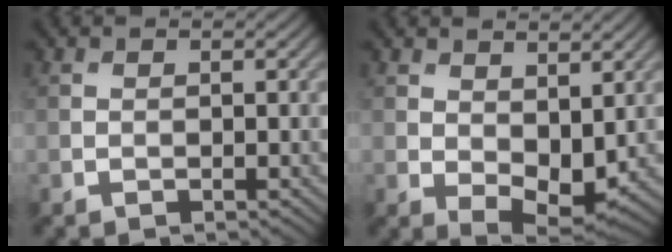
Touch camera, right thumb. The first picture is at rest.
{"total": 6.1, "force": [0.9, 3.6, 4.8], "torque": [-0.087, -0.014, 0.021]}